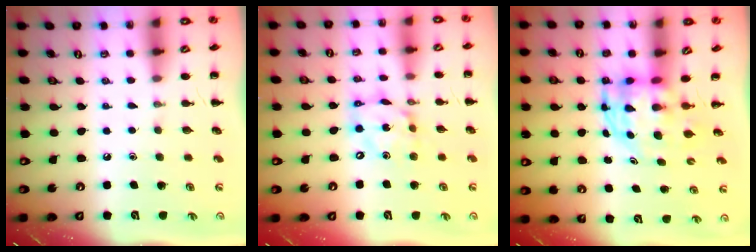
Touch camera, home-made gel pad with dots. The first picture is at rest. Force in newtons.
{"total": 10.9, "press": 10.6, "slide": 2.7}
{"total": 4.2, "press": 4.0, "slide": 1.1}